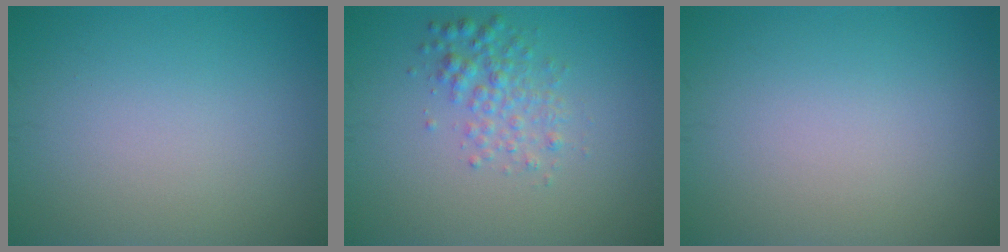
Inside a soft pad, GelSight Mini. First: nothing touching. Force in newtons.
{"total": 2.5, "press": 2.5, "slide": 0.0}
{"total": 0.0}